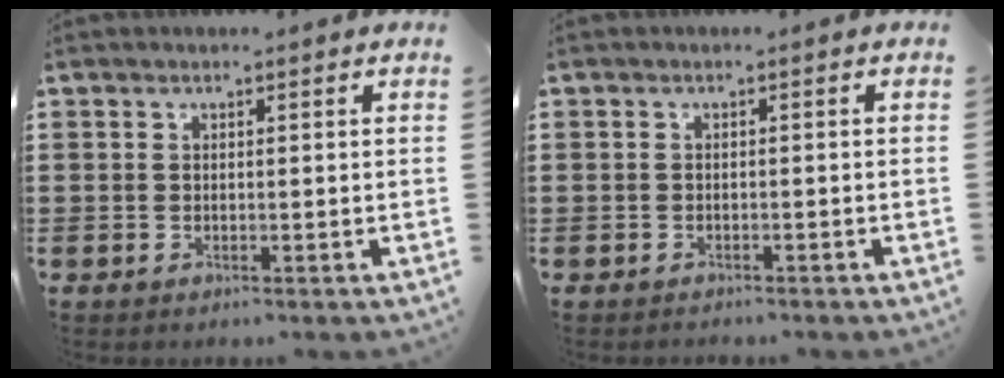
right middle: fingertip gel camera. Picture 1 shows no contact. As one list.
[{"total": 0.7, "force": [-0.7, 0.3, -0.1], "torque": [0.001, 0.002, -0.015]}]